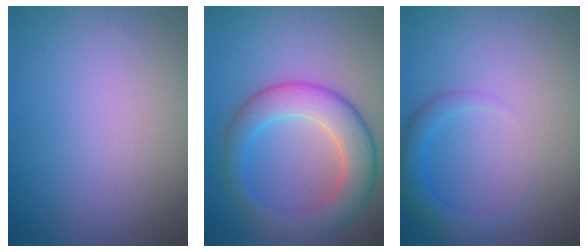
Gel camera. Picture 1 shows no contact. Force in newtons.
{"total": 6.5, "press": 6.5, "slide": 0.2}
{"total": 2.2, "press": 2.2, "slide": 0.3}